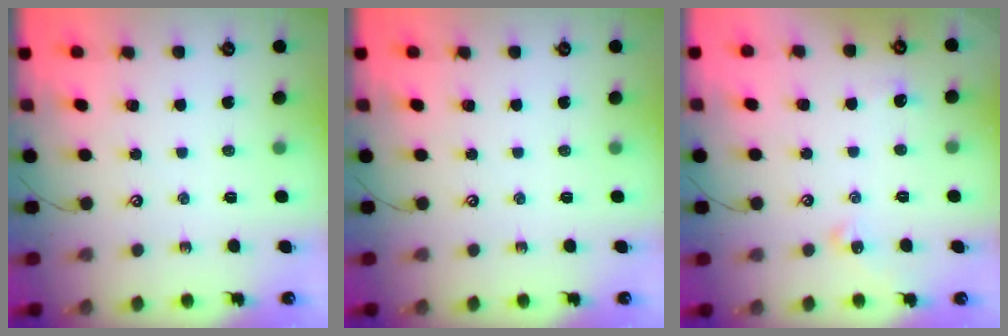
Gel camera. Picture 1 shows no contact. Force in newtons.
{"total": 0.0}
{"total": 1.4, "press": 1.3, "slide": 0.5}